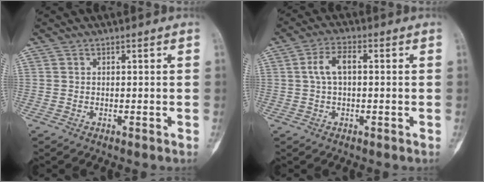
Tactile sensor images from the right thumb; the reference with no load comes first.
{"total": 5.1, "force": [0.6, 2.4, 4.4], "torque": [-0.093, 0.018, 0.008]}